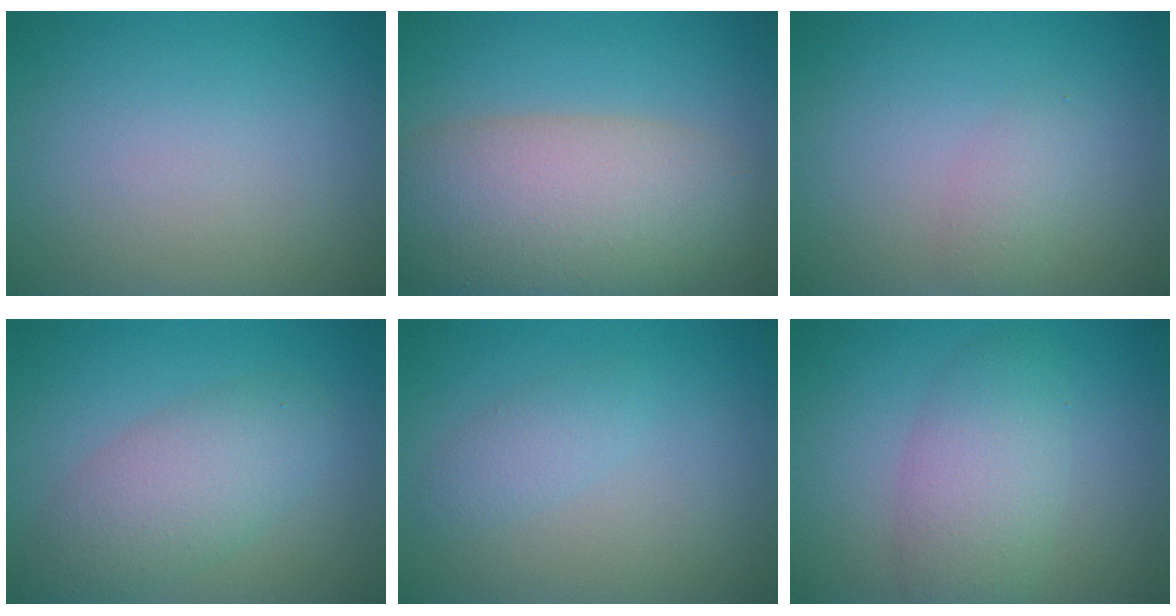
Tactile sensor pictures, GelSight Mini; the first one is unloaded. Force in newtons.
{"total": 10.2, "press": 10.2, "slide": 0.5}
{"total": 1.6, "press": 1.6, "slide": 0.1}
{"total": 5.0, "press": 5.0, "slide": 0.2}
{"total": 1.5, "press": 1.5, "slide": 0.0}
{"total": 4.6, "press": 4.6, "slide": 0.2}